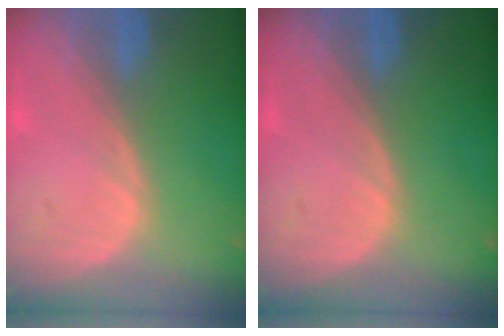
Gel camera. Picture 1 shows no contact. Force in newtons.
{"total": 0.0}